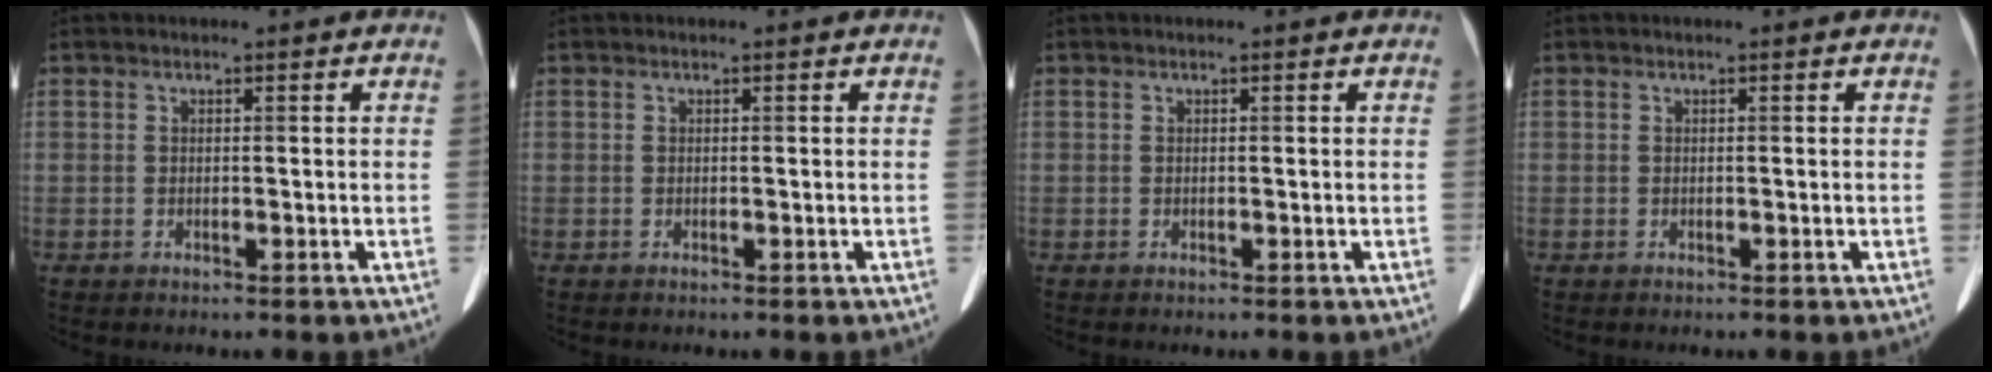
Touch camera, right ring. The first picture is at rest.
{"total": 0.0}
{"total": 0.0}
{"total": 0.0}